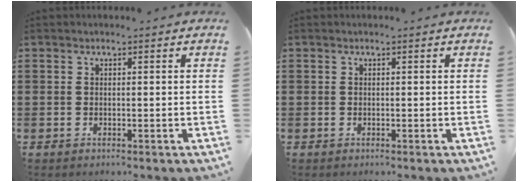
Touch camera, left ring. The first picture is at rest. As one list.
[{"total": 0.0}]